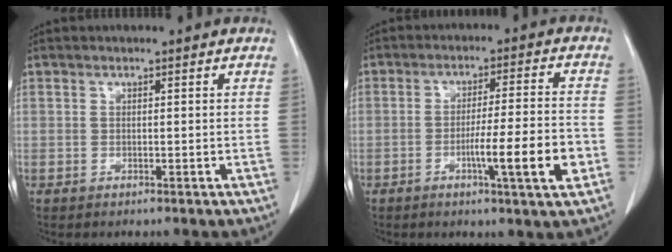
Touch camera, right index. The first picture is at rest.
{"total": 9.7, "force": [-3.3, -0.2, 9.1], "torque": [-0.141, -0.008, -0.052]}